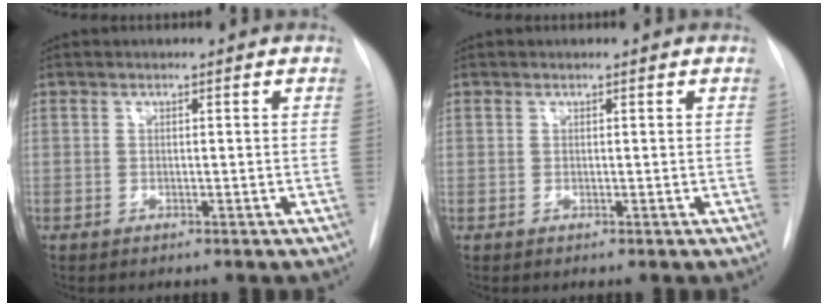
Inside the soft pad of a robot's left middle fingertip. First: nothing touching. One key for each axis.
{"total": 0.7, "fx": -0.2, "fy": -0.5, "fz": -0.5, "tx": 0.017, "ty": -0.005, "tz": -0.004}